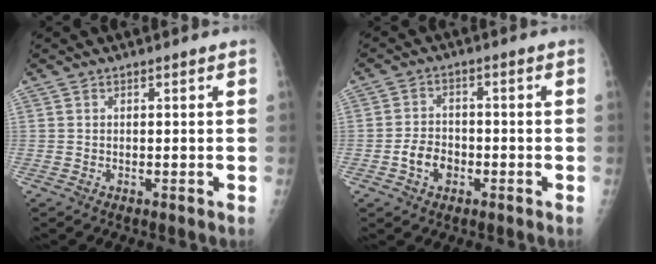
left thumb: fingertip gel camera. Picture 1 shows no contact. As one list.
[{"total": 5.0, "force": [-1.9, 3.7, 2.7], "torque": [-0.032, 0.020, -0.036]}]